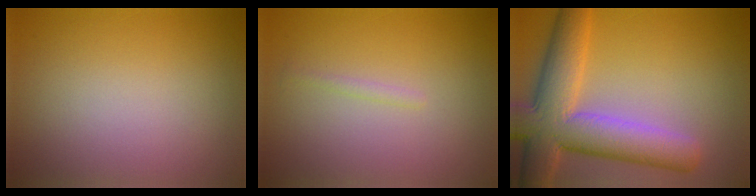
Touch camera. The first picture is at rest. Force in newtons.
{"total": 0.6, "press": 0.6, "slide": 0.0}
{"total": 9.9, "press": 9.9, "slide": 0.6}